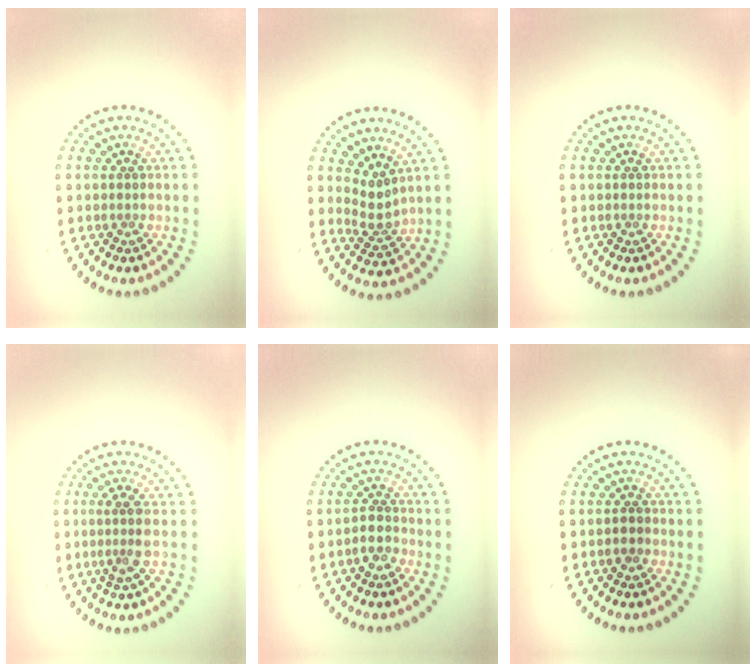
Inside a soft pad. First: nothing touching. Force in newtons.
{"total": 2.4, "press": 1.6, "slide": 1.7}
{"total": 0.0}
{"total": 2.3, "press": 1.8, "slide": 1.5}
{"total": 1.6, "press": 1.4, "slide": 0.9}
{"total": 1.0, "press": 0.9, "slide": 0.4}